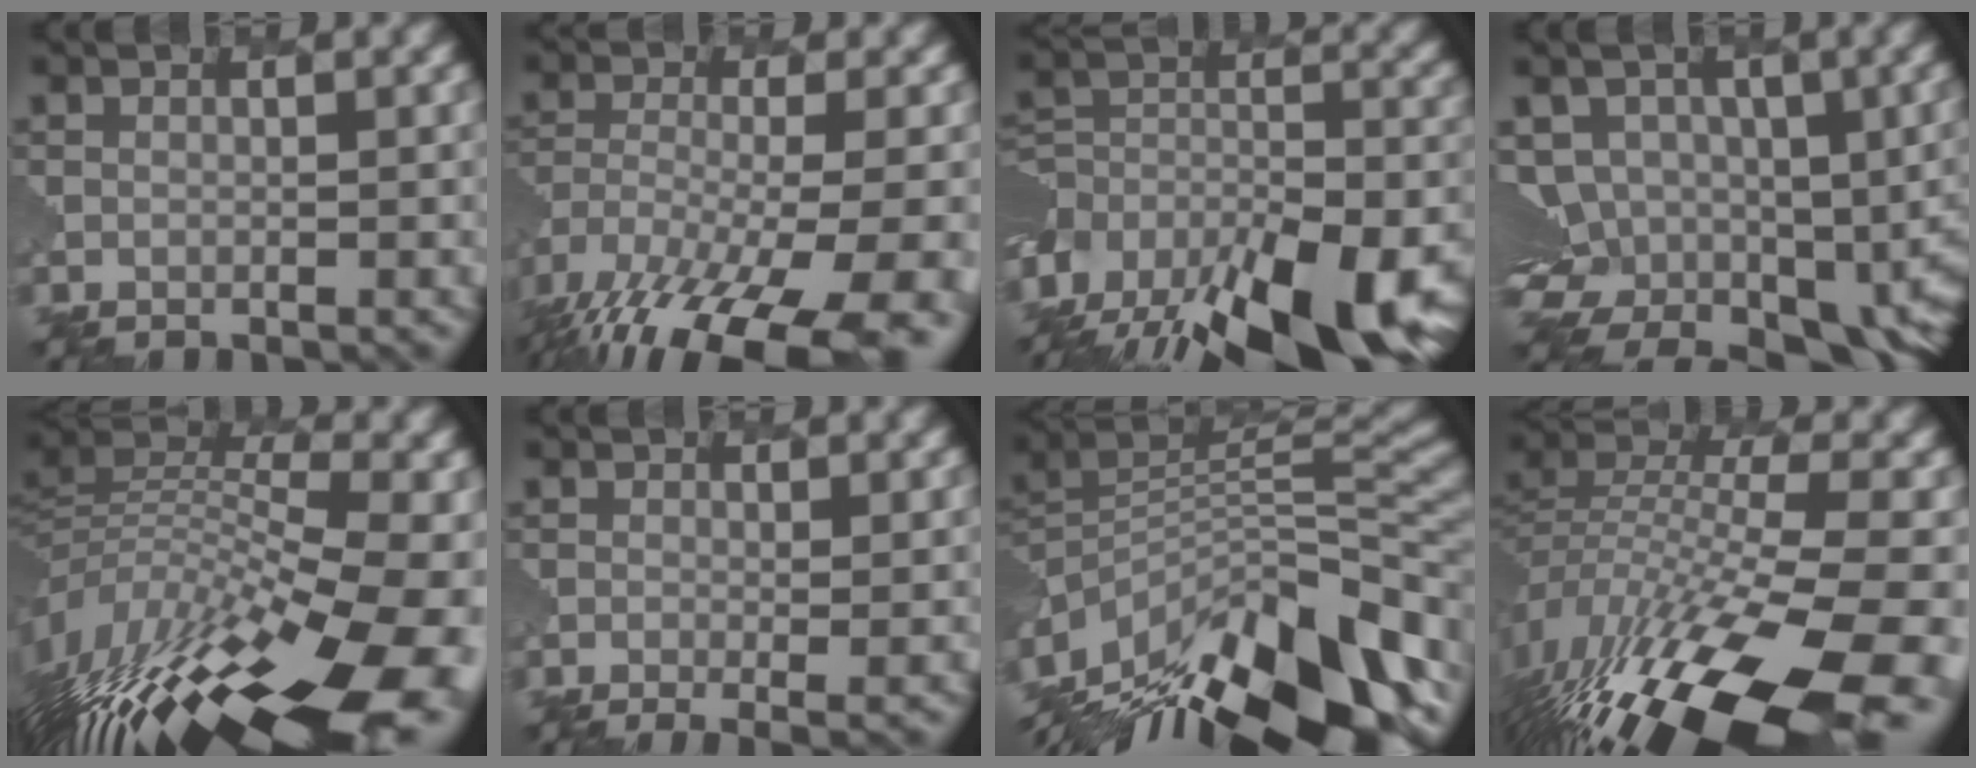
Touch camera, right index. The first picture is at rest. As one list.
[{"total": 16.0, "force": [-11.1, 6.2, 9.7], "torque": [-0.181, -0.043, -0.141]}, {"total": 16.6, "force": [-11.2, 9.4, 7.7], "torque": [-0.160, -0.024, -0.143]}, {"total": 13.4, "force": [-2.4, 10.6, 7.7], "torque": [-0.137, 0.004, -0.035]}, {"total": 16.5, "force": [-6.8, 6.3, 13.6], "torque": [-0.253, 0.000, -0.112]}, {"total": 2.6, "force": [-0.1, 0.8, 2.4], "torque": [-0.036, -0.003, 0.001]}, {"total": 15.2, "force": [-8.4, 6.0, 11.1], "torque": [-0.220, 0.009, -0.153]}, {"total": 17.2, "force": [-11.2, 5.5, 11.8], "torque": [-0.237, -0.023, -0.176]}]